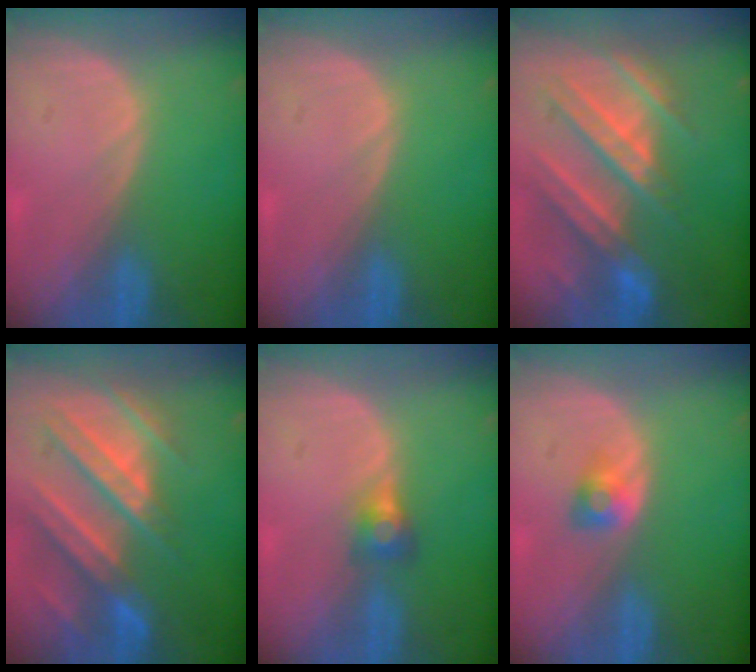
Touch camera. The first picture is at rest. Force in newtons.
{"total": 0.0}
{"total": 10.2, "press": 9.5, "slide": 3.8}
{"total": 11.1, "press": 9.8, "slide": 5.2}
{"total": 2.8, "press": 2.6, "slide": 1.0}
{"total": 2.6, "press": 2.3, "slide": 1.1}